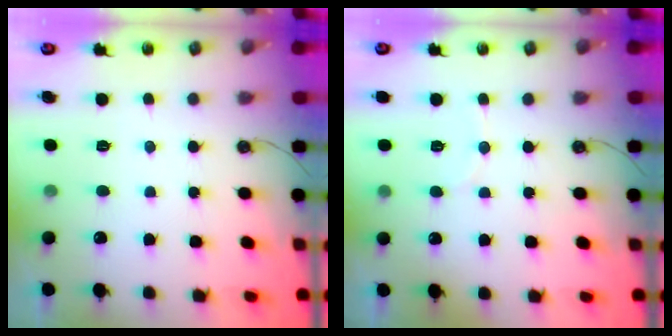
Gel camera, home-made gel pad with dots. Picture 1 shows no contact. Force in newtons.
{"total": 4.5, "press": 4.4, "slide": 0.9}